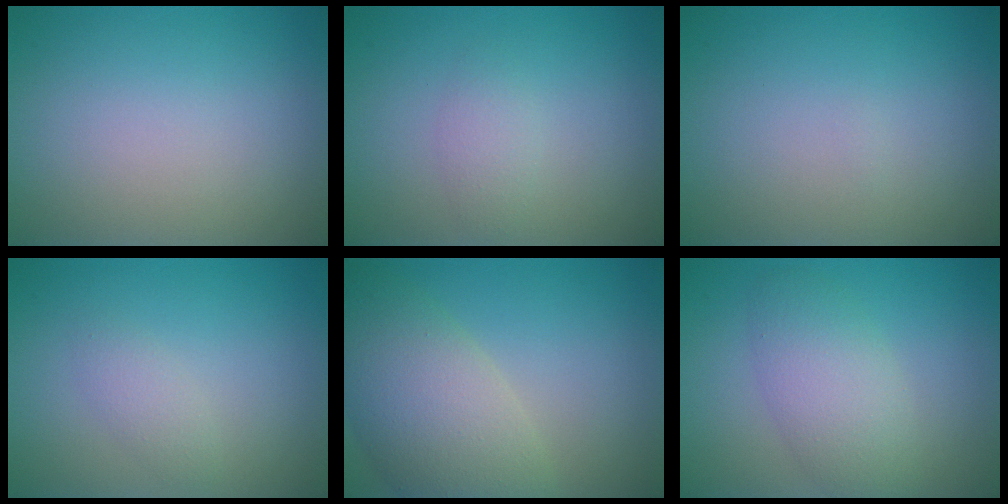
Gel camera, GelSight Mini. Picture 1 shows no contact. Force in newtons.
{"total": 1.4, "press": 1.4, "slide": 0.0}
{"total": 0.0}
{"total": 1.3, "press": 1.3, "slide": 0.0}
{"total": 7.8, "press": 7.8, "slide": 0.5}
{"total": 4.3, "press": 4.3, "slide": 0.1}